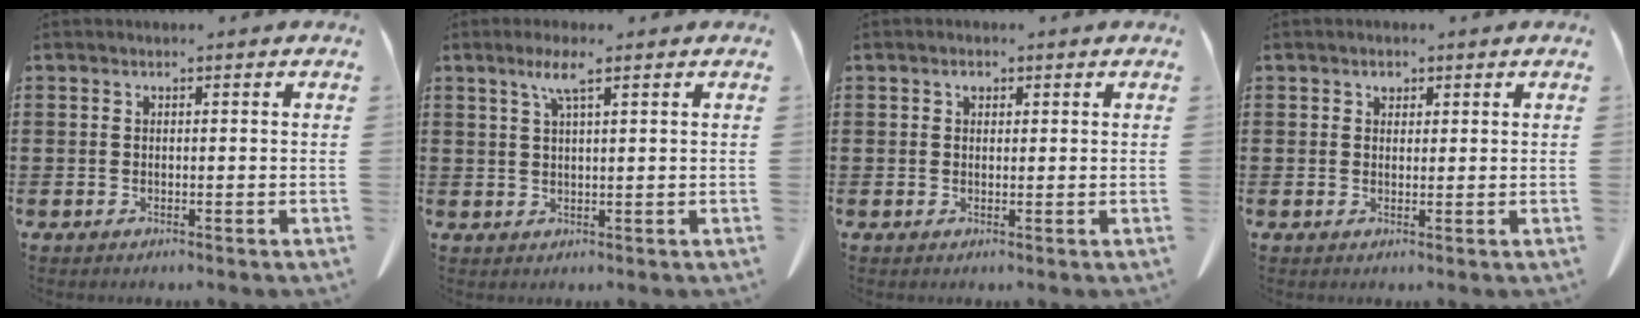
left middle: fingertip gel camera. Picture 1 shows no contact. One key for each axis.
{"total": 3.9, "fx": 2.2, "fy": 0.5, "fz": 3.2, "tx": -0.070, "ty": 0.002, "tz": 0.038}
{"total": 1.2, "fx": 0.6, "fy": 0.8, "fz": 0.8, "tx": -0.010, "ty": 0.001, "tz": 0.010}
{"total": 1.3, "fx": 0.8, "fy": 0.9, "fz": 0.6, "tx": -0.006, "ty": -0.001, "tz": 0.013}